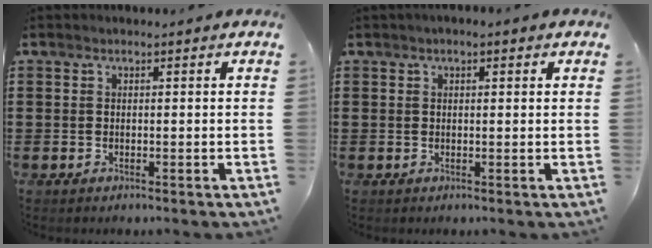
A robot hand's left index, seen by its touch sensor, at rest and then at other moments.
{"total": 1.2, "force": [0.7, 0.4, 1.0], "torque": [-0.019, 0.005, 0.011]}